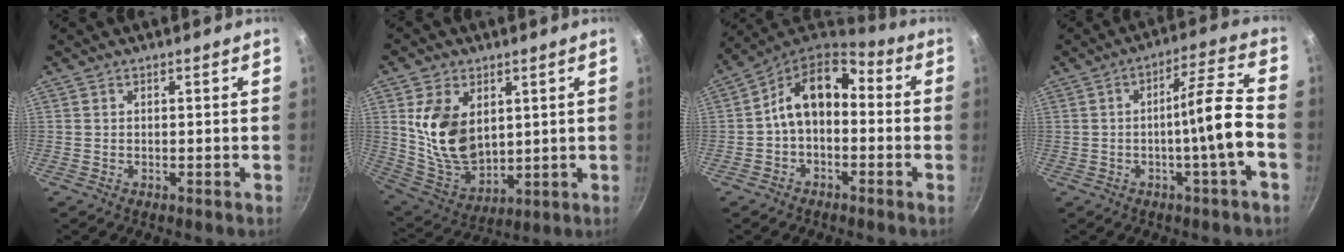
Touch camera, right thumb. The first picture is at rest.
{"total": 14.5, "force": [3.3, 9.6, 10.3], "torque": [-0.168, -0.034, 0.081]}
{"total": 12.7, "force": [-0.2, 8.5, 9.5], "torque": [-0.143, 0.052, -0.023]}
{"total": 10.3, "force": [-2.8, 0.0, 9.9], "torque": [-0.150, 0.040, -0.044]}